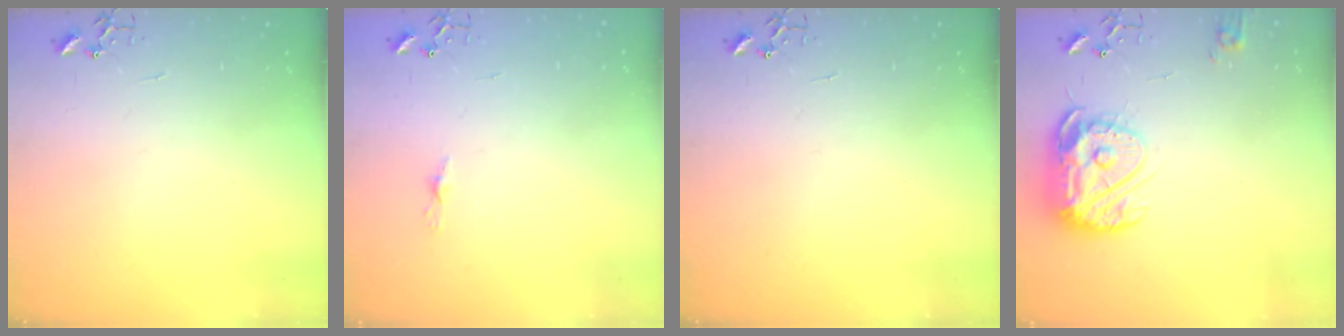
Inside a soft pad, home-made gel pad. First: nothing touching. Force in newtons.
{"total": 3.8, "press": 3.7, "slide": 0.3}
{"total": 0.0}
{"total": 15.4, "press": 15.3, "slide": 1.3}